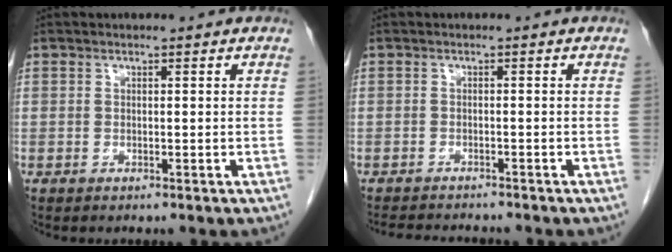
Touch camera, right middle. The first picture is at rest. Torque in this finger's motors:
{"motor_torque": [0.29, -0.23, 0.00, -0.01]}